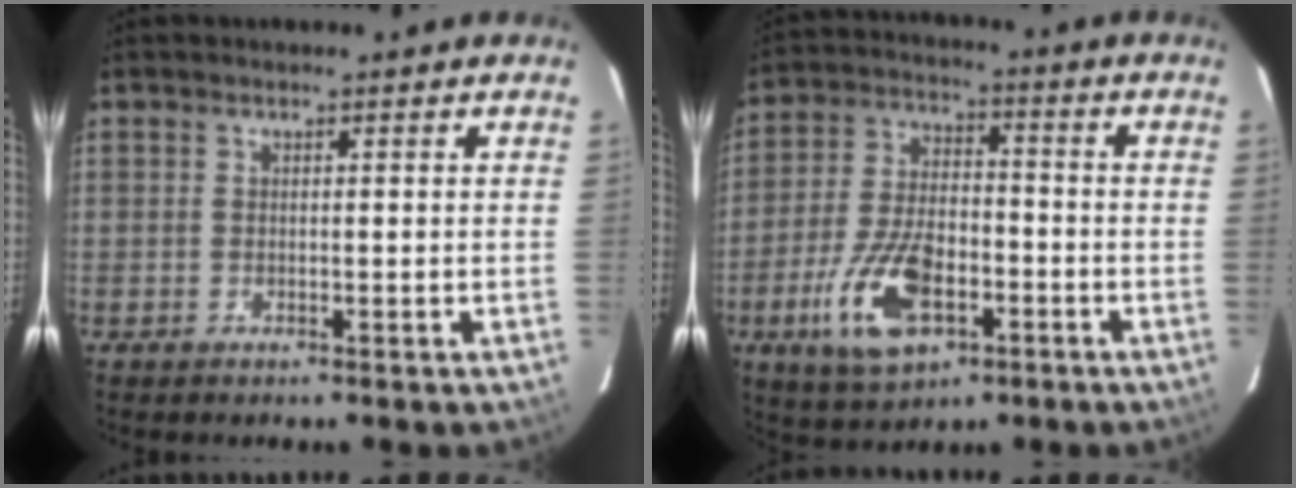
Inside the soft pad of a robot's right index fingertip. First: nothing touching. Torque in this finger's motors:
{"motor_torque": [1.21, -0.93, 0.71, 0.09]}